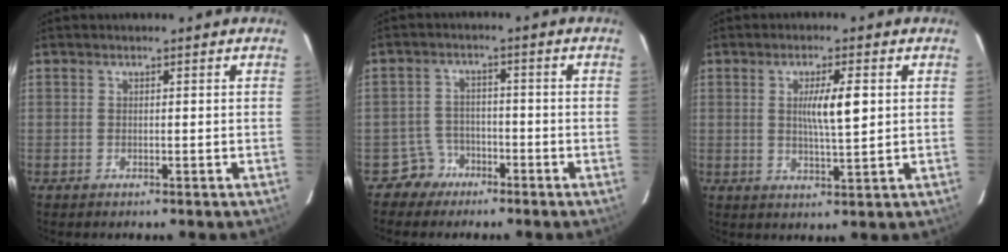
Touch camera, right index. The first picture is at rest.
{"total": 4.1, "force": [-2.6, 3.1, -0.6], "torque": [0.011, 0.014, -0.043]}
{"total": 5.8, "force": [1.1, 0.6, 5.6], "torque": [-0.098, -0.001, 0.020]}